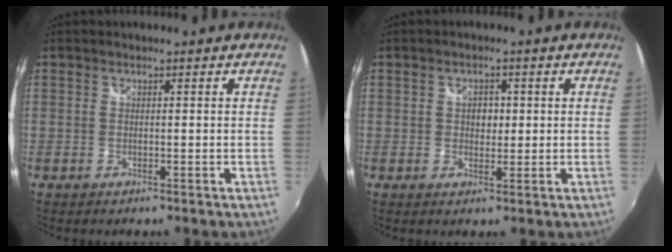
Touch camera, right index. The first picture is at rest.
{"total": 2.6, "force": [0.2, 2.1, 1.4], "torque": [-0.018, 0.005, 0.002]}